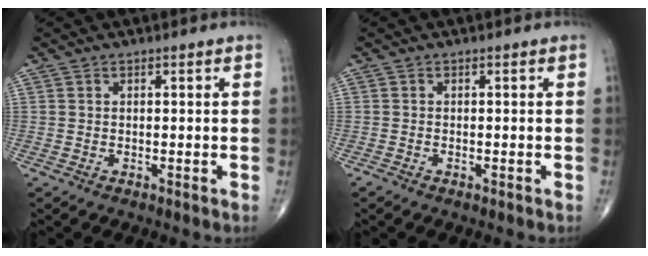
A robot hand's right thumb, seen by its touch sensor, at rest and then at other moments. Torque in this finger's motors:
{"motor_torque": [0.22, 0.01, -0.08, -0.22, -0.02]}